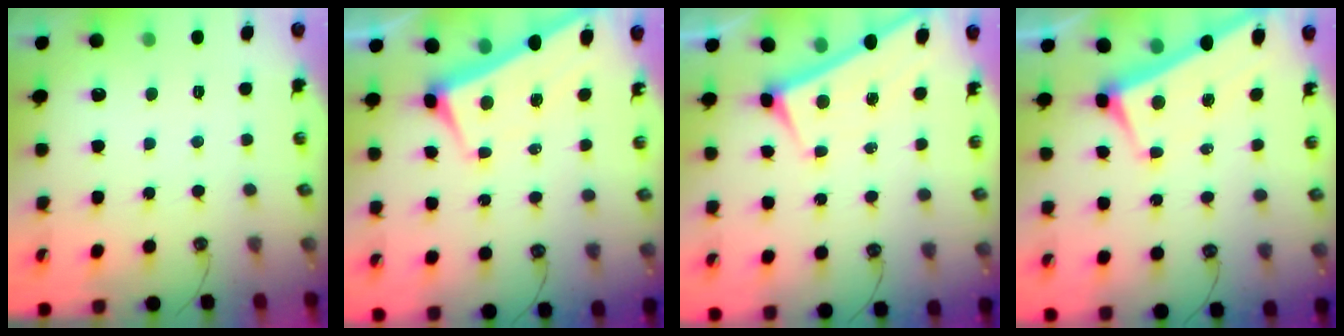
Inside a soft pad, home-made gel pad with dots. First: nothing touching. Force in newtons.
{"total": 1.6, "press": 1.2, "slide": 1.0}
{"total": 1.7, "press": 1.7, "slide": 0.1}
{"total": 2.9, "press": 2.8, "slide": 0.9}